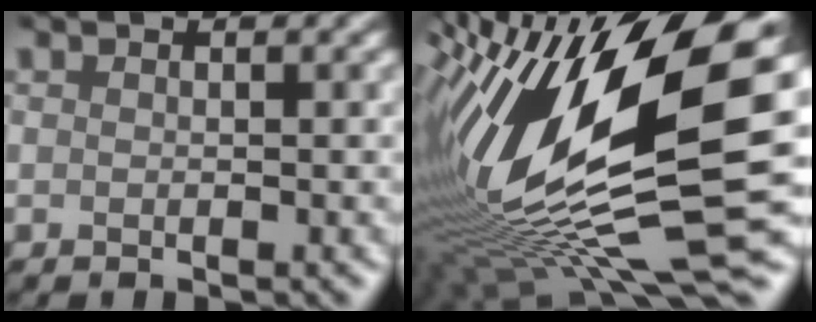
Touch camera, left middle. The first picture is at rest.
{"total": 15.0, "force": [0.4, 4.3, 14.3], "torque": [-0.290, 0.005, 0.024]}